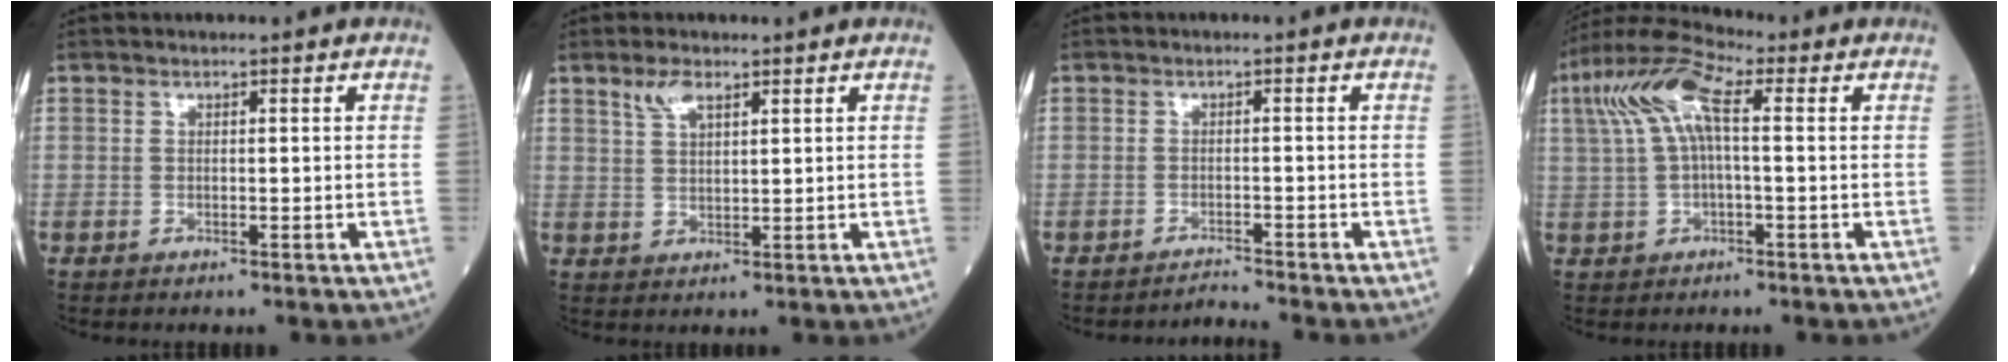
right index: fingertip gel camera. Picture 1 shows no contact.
{"total": 3.2, "force": [2.2, 0.9, 2.2], "torque": [-0.048, 0.005, 0.048]}
{"total": 2.2, "force": [-1.9, -1.1, -0.6], "torque": [0.013, -0.011, -0.025]}
{"total": 9.3, "force": [2.3, 2.4, 8.7], "torque": [-0.190, 0.041, 0.040]}